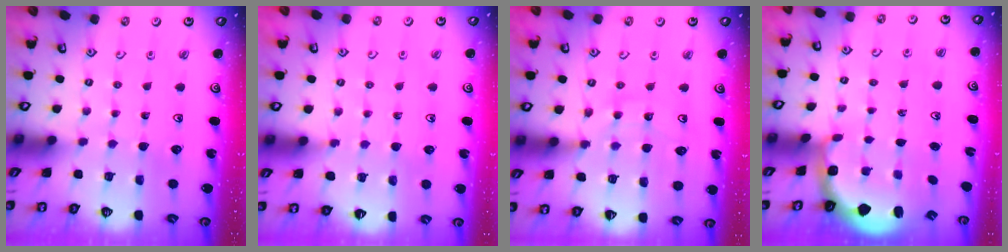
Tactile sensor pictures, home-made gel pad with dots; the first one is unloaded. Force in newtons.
{"total": 4.5, "press": 3.9, "slide": 2.2}
{"total": 10.9, "press": 10.8, "slide": 1.5}
{"total": 2.5, "press": 1.2, "slide": 2.2}